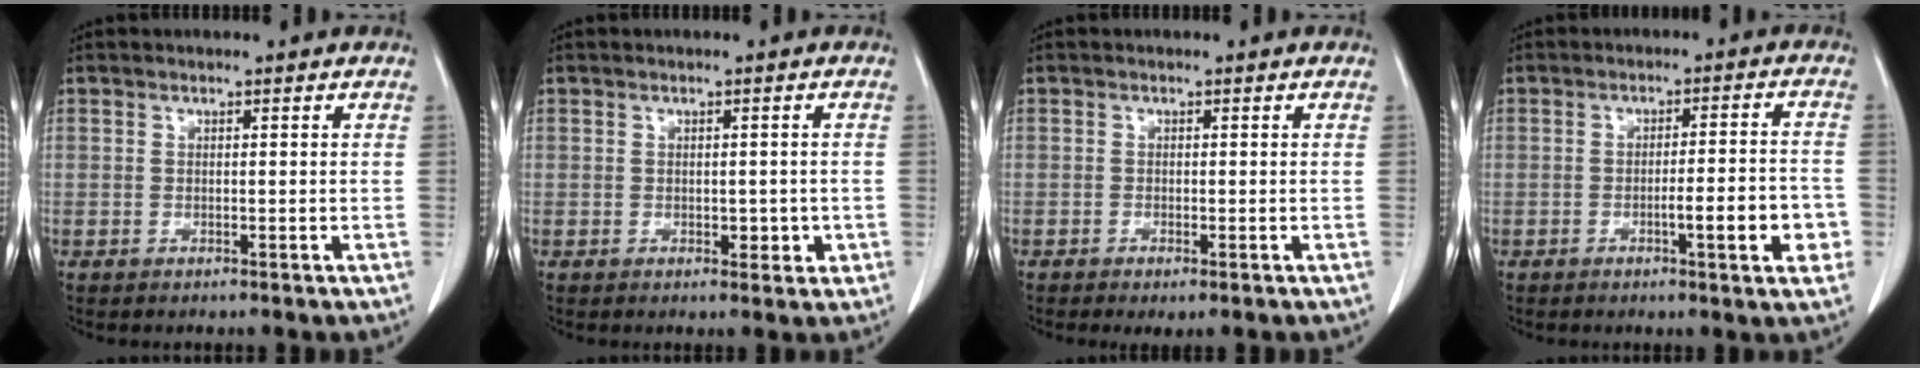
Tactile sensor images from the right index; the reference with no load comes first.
{"total": 2.5, "force": [-0.6, 1.6, 1.9], "torque": [-0.018, 0.005, -0.001]}
{"total": 1.7, "force": [-1.0, 0.4, 1.3], "torque": [-0.018, -0.004, -0.013]}
{"total": 7.6, "force": [-2.7, 0.9, 7.1], "torque": [-0.089, 0.007, -0.032]}